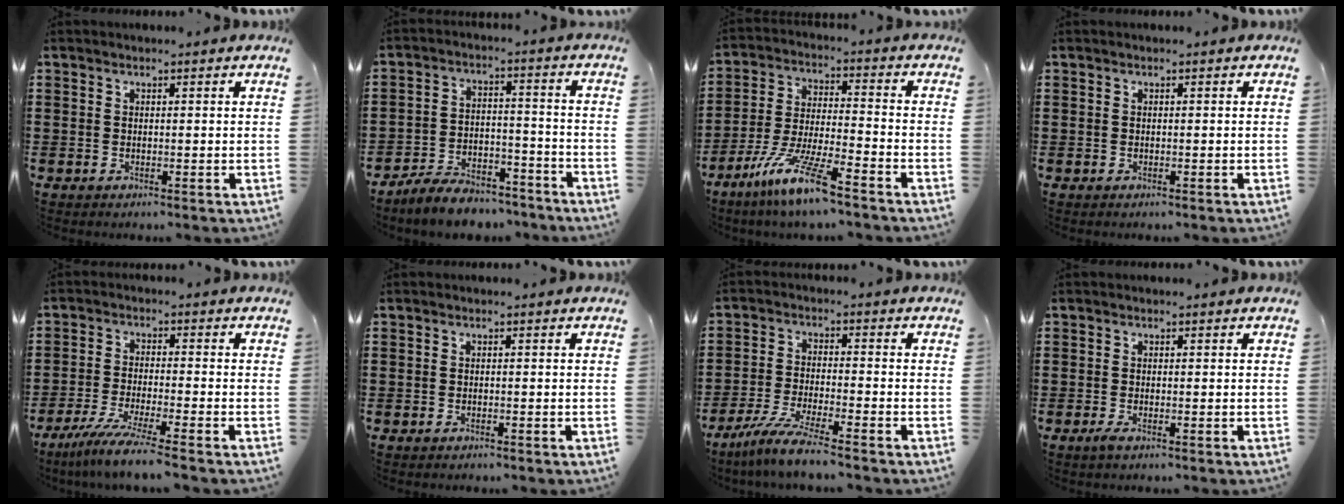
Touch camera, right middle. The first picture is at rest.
{"total": 6.9, "force": [-6.5, 1.5, 1.8], "torque": [-0.036, 0.013, -0.126]}
{"total": 10.4, "force": [-7.7, 0.3, 7.0], "torque": [-0.146, -0.007, -0.151]}
{"total": 0.0}
{"total": 5.9, "force": [-4.9, -0.7, 3.2], "torque": [-0.071, -0.024, -0.095]}
{"total": 0.5, "force": [-0.5, 0.1, 0.1], "torque": [-0.002, -0.001, -0.010]}
{"total": 6.4, "force": [-5.4, -0.3, 3.3], "torque": [-0.088, -0.025, -0.108]}
{"total": 0.9, "force": [-0.4, 0.1, 0.8], "torque": [-0.015, -0.003, -0.007]}